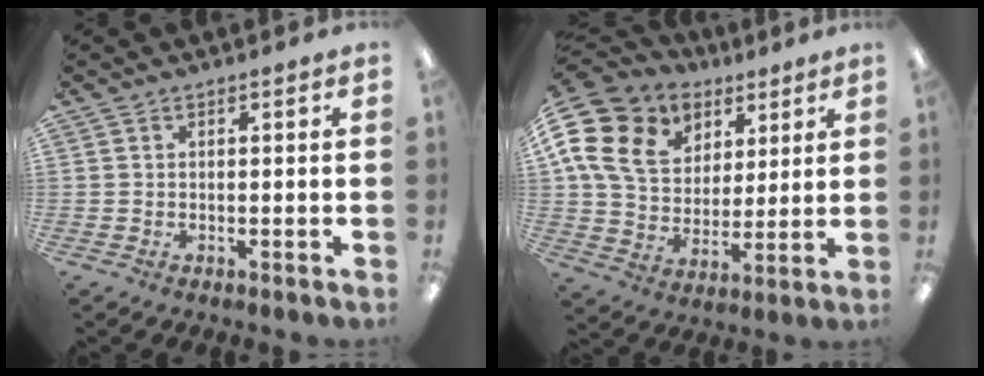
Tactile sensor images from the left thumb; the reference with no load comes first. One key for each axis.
{"total": 18.0, "fx": 8.1, "fy": 13.5, "fz": 8.7, "tx": -0.198, "ty": -0.034, "tz": 0.154}